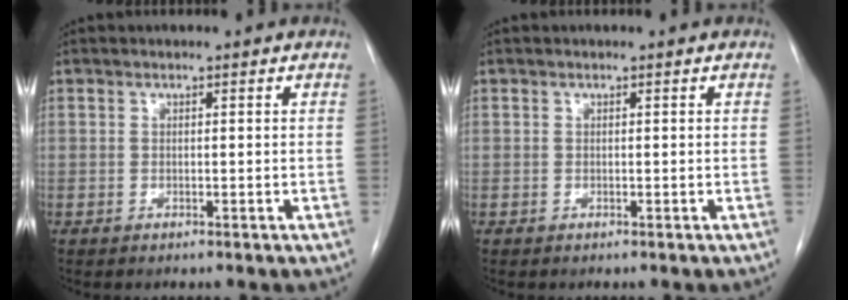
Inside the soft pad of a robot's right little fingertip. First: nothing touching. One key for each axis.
{"total": 0.0}